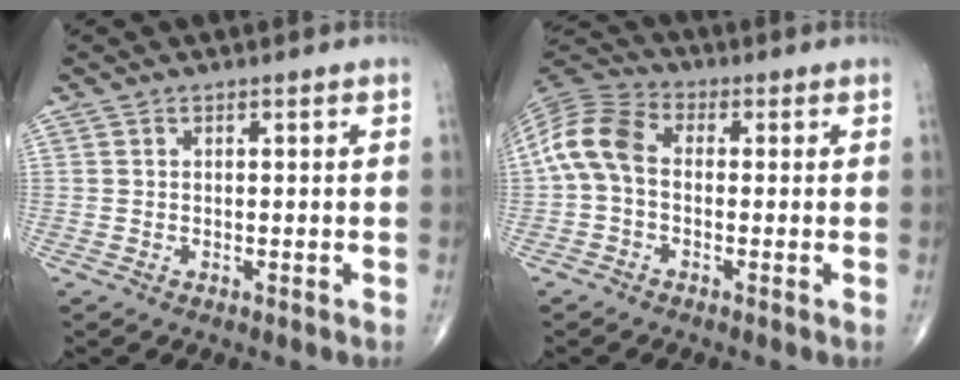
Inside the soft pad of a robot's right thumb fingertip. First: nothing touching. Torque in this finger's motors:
{"motor_torque": [0.10, 0.20, 0.55, -0.28, 0.08]}